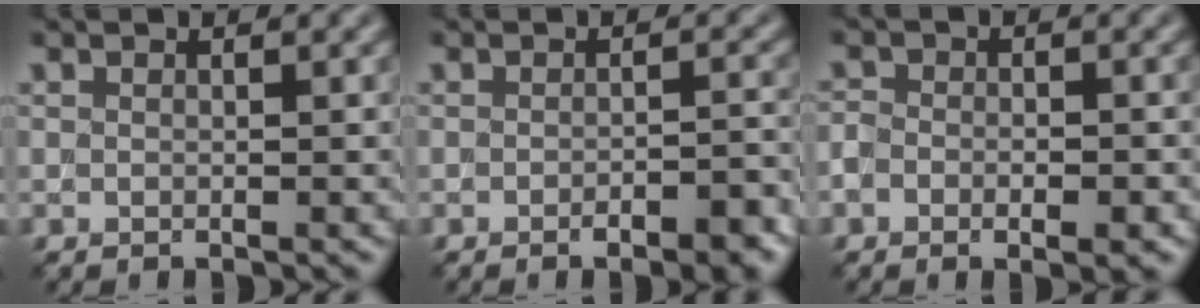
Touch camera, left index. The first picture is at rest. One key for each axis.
{"total": 3.5, "fx": -2.0, "fy": 0.9, "fz": 2.7, "tx": -0.034, "ty": 0.006, "tz": -0.025}
{"total": 3.2, "fx": -1.4, "fy": 1.9, "fz": 2.1, "tx": -0.024, "ty": 0.004, "tz": -0.019}